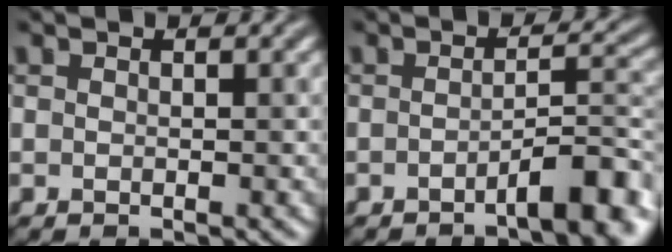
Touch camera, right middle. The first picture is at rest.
{"total": 4.6, "force": [-2.6, 0.9, 3.7], "torque": [-0.048, 0.012, -0.044]}